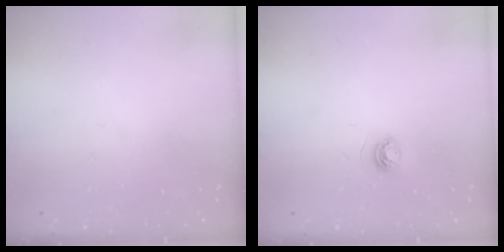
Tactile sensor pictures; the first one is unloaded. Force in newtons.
{"total": 3.7, "press": 3.7, "slide": 0.5}